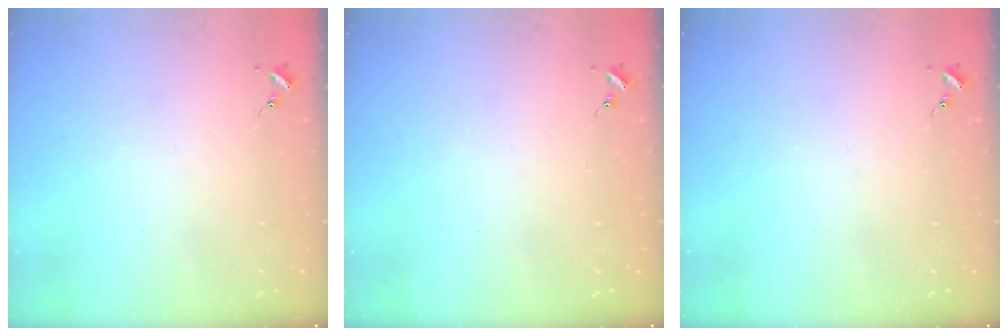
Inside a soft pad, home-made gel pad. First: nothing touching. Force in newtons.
{"total": 0.0}
{"total": 0.0}